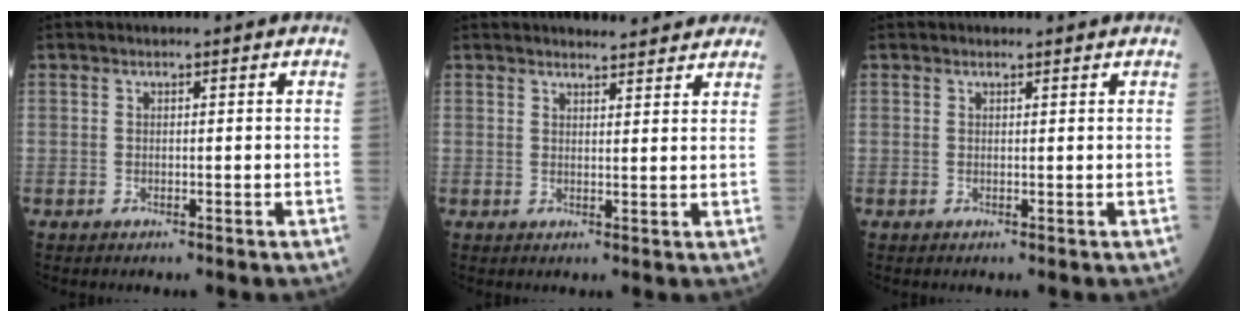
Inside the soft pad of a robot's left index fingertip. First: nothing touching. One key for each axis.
{"total": 6.8, "fx": 6.4, "fy": 1.3, "fz": 1.8, "tx": -0.019, "ty": 0.006, "tz": 0.066}
{"total": 0.7, "fx": 0.7, "fy": 0.1, "fz": 0.2, "tx": -0.012, "ty": 0.002, "tz": 0.011}